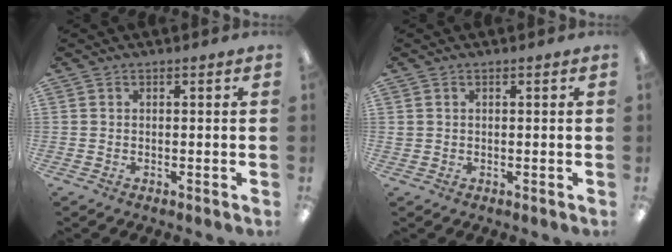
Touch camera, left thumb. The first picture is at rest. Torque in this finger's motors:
{"motor_torque": [-0.40, -0.07, 0.14, -0.20, 0.00]}